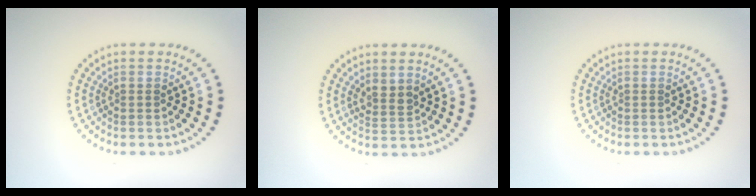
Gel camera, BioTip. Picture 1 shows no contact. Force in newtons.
{"total": 1.5, "press": 1.2, "slide": 0.8}
{"total": 0.0}